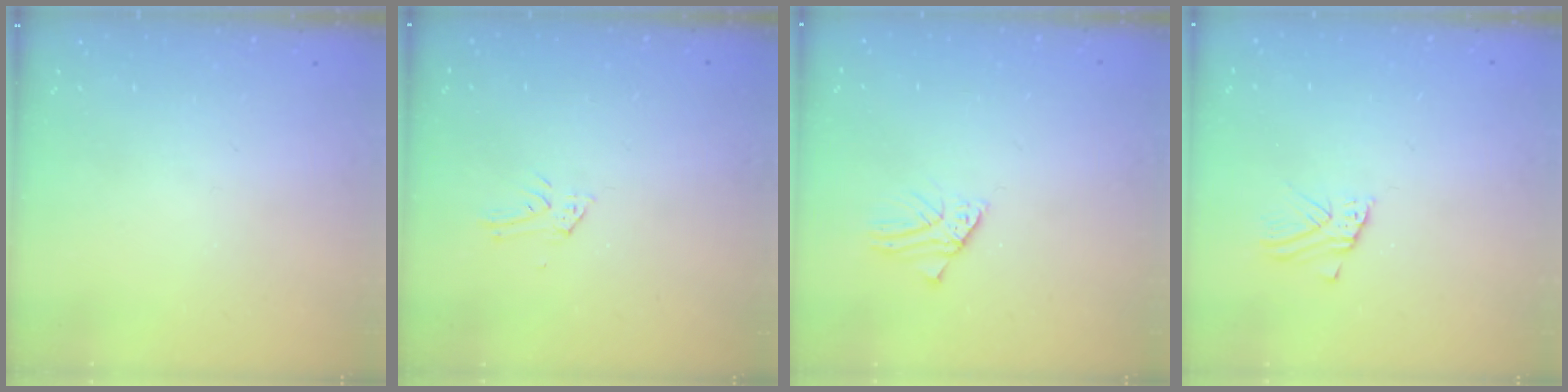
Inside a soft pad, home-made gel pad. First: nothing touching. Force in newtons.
{"total": 4.3, "press": 4.3, "slide": 0.4}
{"total": 1.6, "press": 1.6, "slide": 0.2}
{"total": 2.4, "press": 2.4, "slide": 0.2}